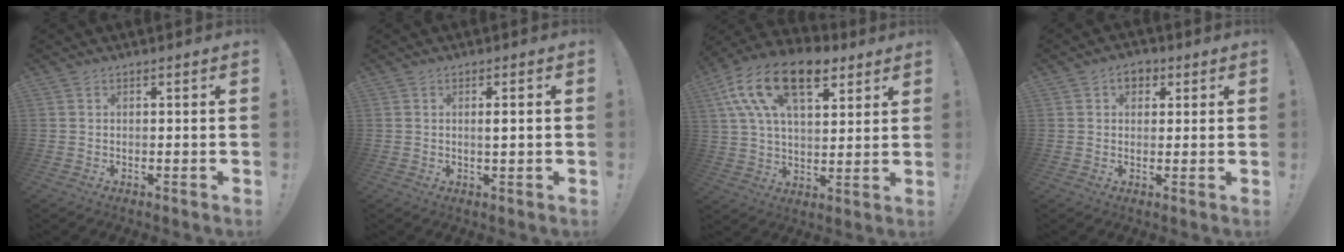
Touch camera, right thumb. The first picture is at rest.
{"total": 2.3, "force": [0.1, 0.1, 2.3], "torque": [-0.035, -0.004, -0.003]}
{"total": 19.8, "force": [10.1, 10.2, 13.6], "torque": [-0.232, -0.045, 0.179]}
{"total": 4.4, "force": [1.8, 3.2, 2.4], "torque": [-0.025, -0.002, 0.029]}